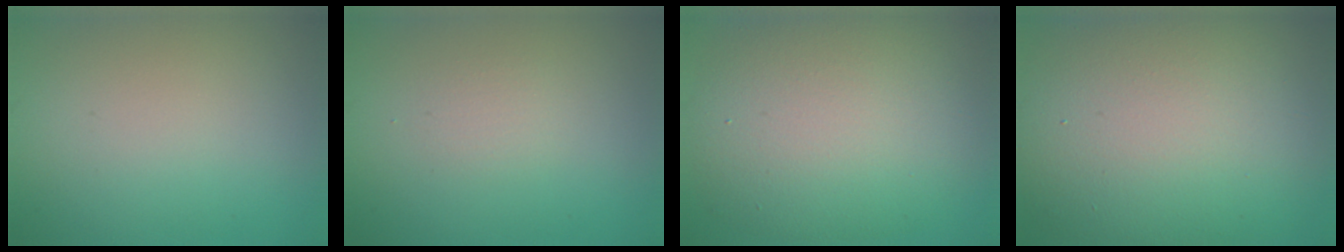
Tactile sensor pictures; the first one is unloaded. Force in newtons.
{"total": 1.0, "press": 1.0, "slide": 0.1}
{"total": 10.8, "press": 10.8, "slide": 0.4}
{"total": 15.9, "press": 15.9, "slide": 0.8}